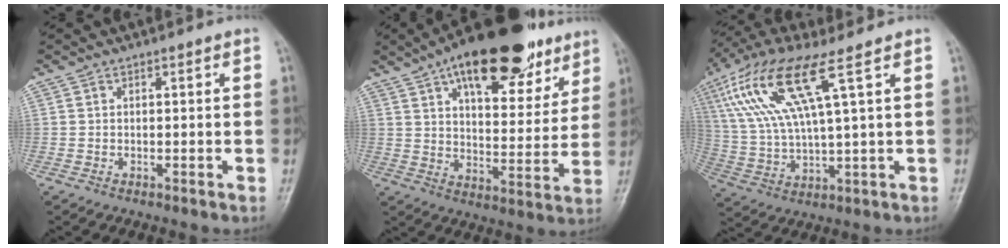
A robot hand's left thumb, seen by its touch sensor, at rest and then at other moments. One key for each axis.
{"total": 24.6, "fx": 14.8, "fy": 10.9, "fz": 16.4, "tx": -0.207, "ty": -0.026, "tz": 0.225}
{"total": 15.1, "fx": 6.4, "fy": 3.0, "fz": 13.3, "tx": -0.304, "ty": -0.005, "tz": 0.128}